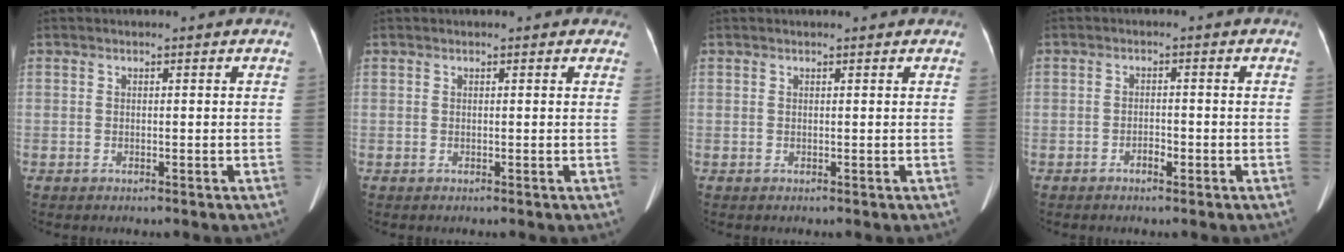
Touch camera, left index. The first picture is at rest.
{"total": 1.5, "force": [1.2, 0.8, 0.4], "torque": [0.003, 0.010, 0.006]}
{"total": 2.3, "force": [2.0, 0.7, 0.8], "torque": [-0.009, 0.023, 0.020]}
{"total": 1.7, "force": [-1.1, 0.6, 1.1], "torque": [-0.021, 0.001, -0.018]}